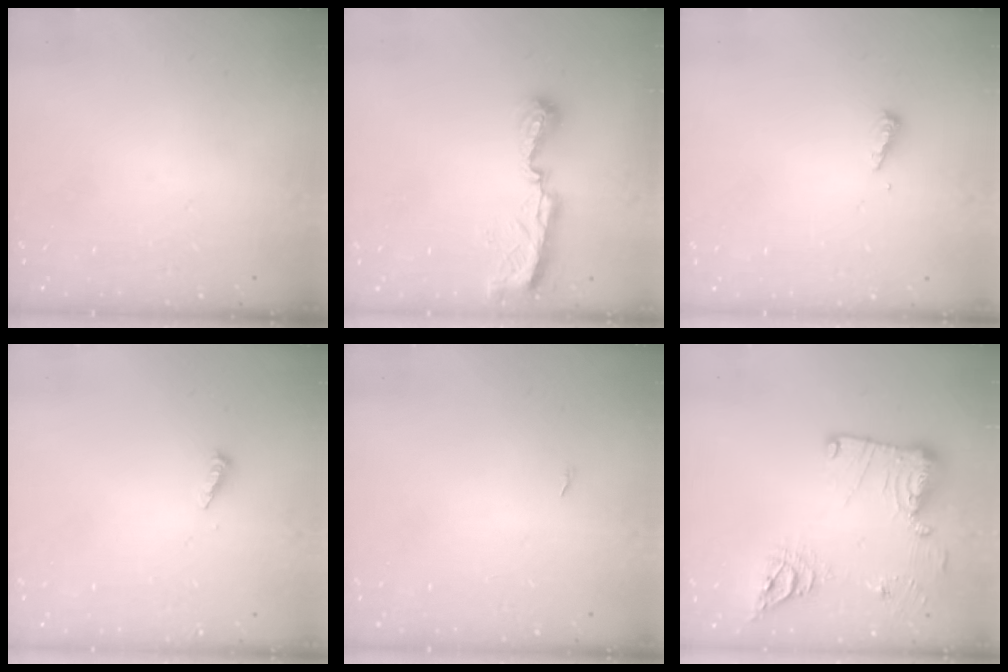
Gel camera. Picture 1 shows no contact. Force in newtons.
{"total": 8.6, "press": 8.6, "slide": 0.4}
{"total": 3.6, "press": 3.6, "slide": 0.4}
{"total": 3.1, "press": 3.1, "slide": 0.2}
{"total": 4.0, "press": 1.3, "slide": 3.7}
{"total": 17.4, "press": 17.2, "slide": 2.7}